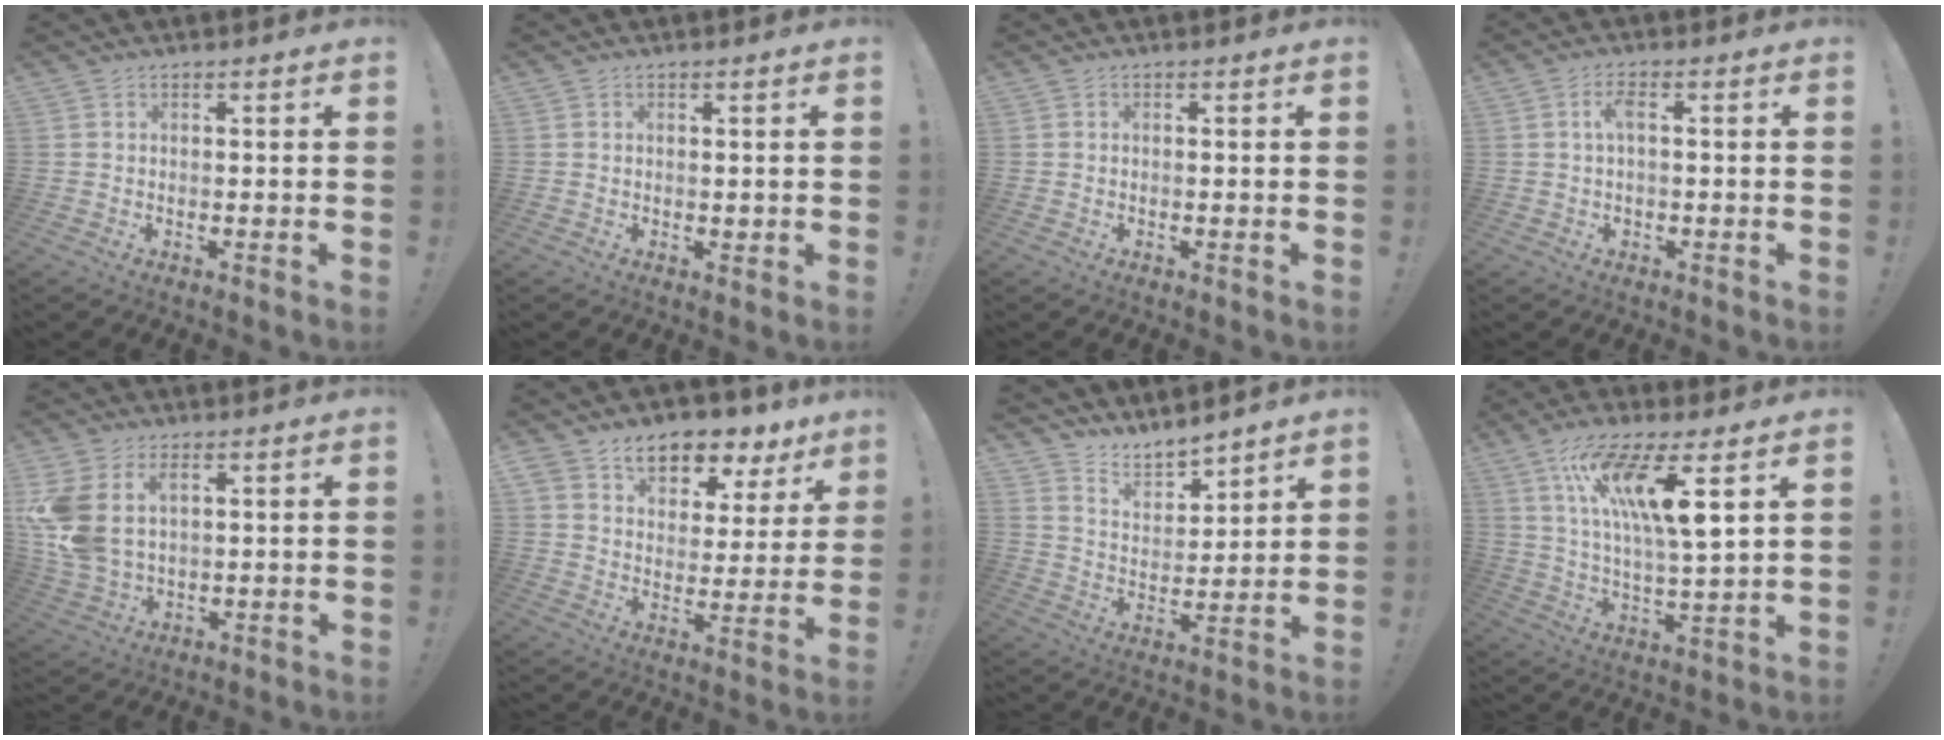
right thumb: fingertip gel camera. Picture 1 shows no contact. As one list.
[{"total": 0.8, "force": [0.3, 0.6, 0.4], "torque": [-0.007, 0.002, 0.006]}, {"total": 0.0}, {"total": 3.7, "force": [0.2, 1.4, 3.4], "torque": [-0.065, 0.011, 0.002]}, {"total": 11.0, "force": [4.0, 7.3, 7.2], "torque": [-0.156, -0.013, 0.079]}, {"total": 10.0, "force": [6.8, 6.0, 4.2], "torque": [-0.060, -0.048, 0.122]}, {"total": 8.4, "force": [7.8, 2.7, 1.2], "torque": [-0.030, -0.071, 0.149]}, {"total": 15.5, "force": [7.6, 2.6, 13.3], "torque": [-0.234, -0.030, 0.113]}]